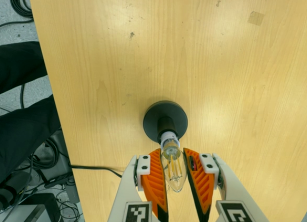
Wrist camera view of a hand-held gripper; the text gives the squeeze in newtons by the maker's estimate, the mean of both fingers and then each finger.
{"total": 13.4, "left": 12.3, "right": 14.6}